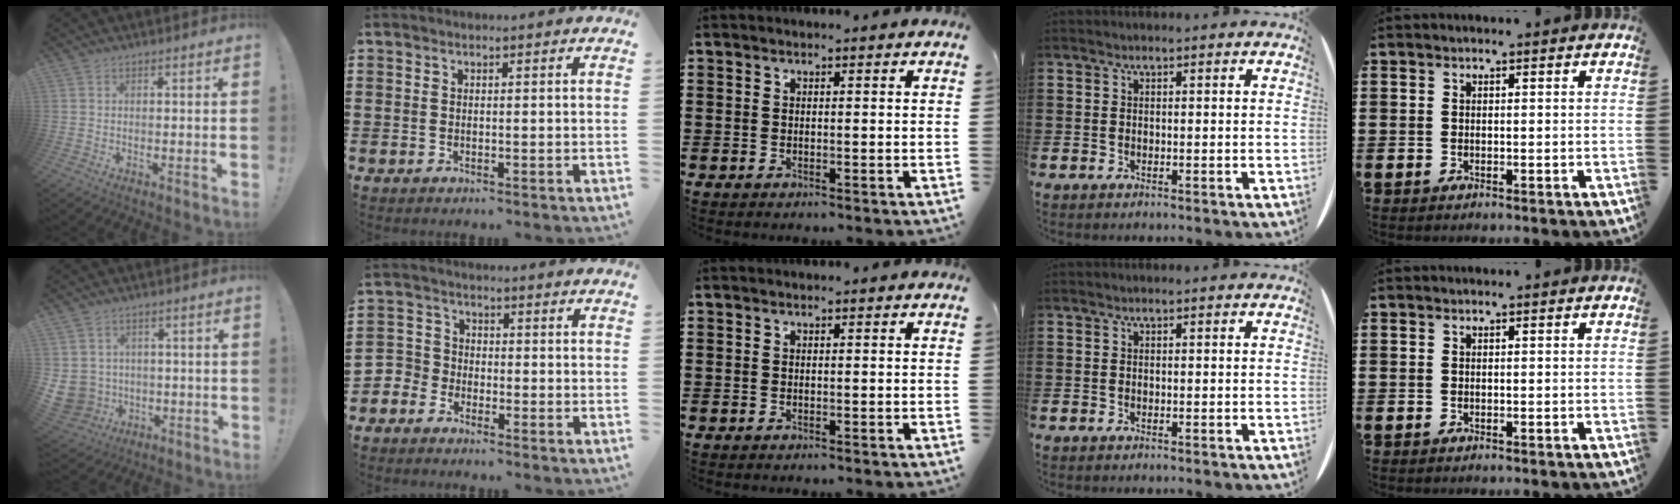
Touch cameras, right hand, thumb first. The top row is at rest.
{"thumb": {"total": 7.5, "force": [-0.1, 7.2, 2.0], "torque": [-0.067, -0.004, 0.006]}, "index": {"total": 3.3, "force": [-2.8, 1.7, -0.2], "torque": [-0.024, -0.001, -0.067]}}